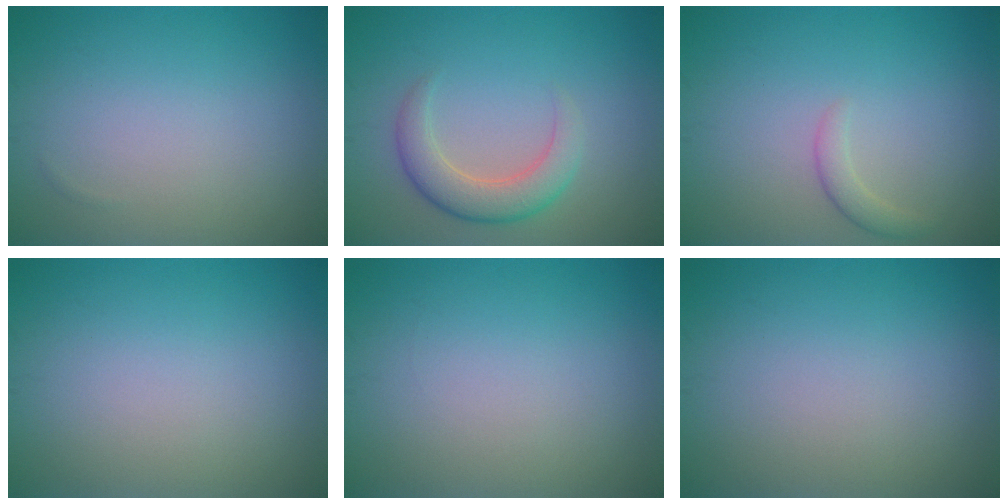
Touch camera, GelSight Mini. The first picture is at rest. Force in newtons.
{"total": 3.8, "press": 3.8, "slide": 0.4}
{"total": 1.4, "press": 1.4, "slide": 0.1}
{"total": 0.0}
{"total": 0.0}
{"total": 0.0}